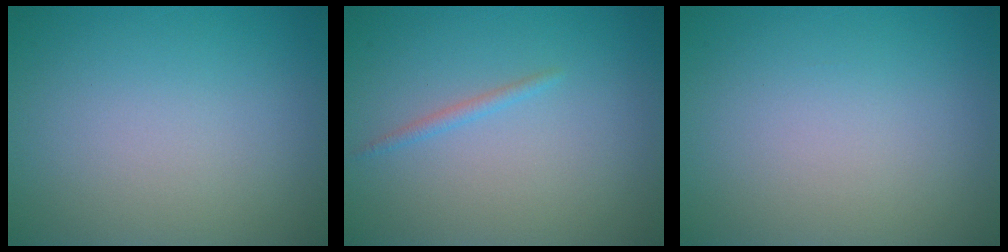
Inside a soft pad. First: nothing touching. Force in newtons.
{"total": 0.8, "press": 0.8, "slide": 0.1}
{"total": 0.0}